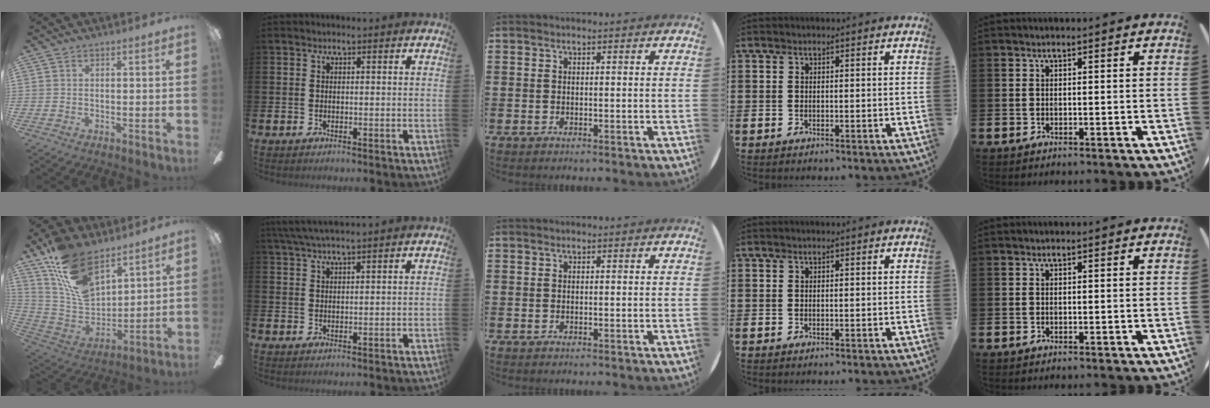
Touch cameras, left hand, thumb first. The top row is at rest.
{"thumb": {"total": 17.9, "force": [11.8, 8.6, 10.3], "torque": [-0.204, -0.064, 0.221]}, "index": {"total": 3.5, "force": [3.1, 0.0, 1.5], "torque": [-0.041, -0.002, 0.060]}}